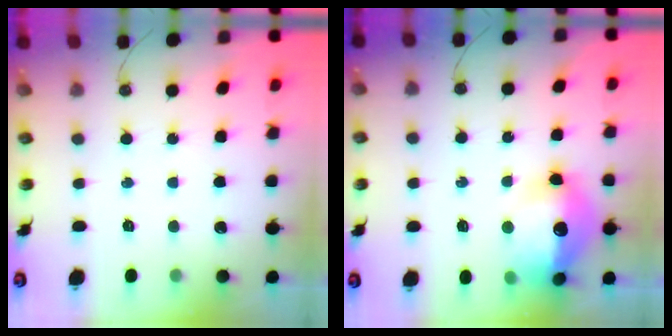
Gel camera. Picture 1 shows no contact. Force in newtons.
{"total": 17.0, "press": 16.9, "slide": 1.4}